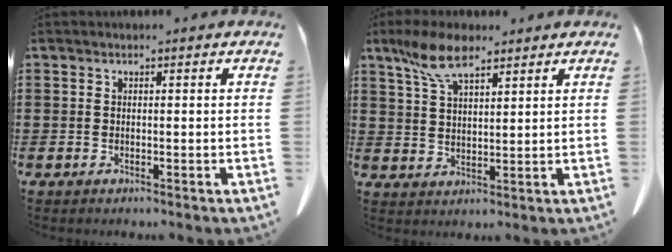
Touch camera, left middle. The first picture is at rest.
{"total": 7.5, "force": [5.1, 2.6, 4.9], "torque": [-0.108, -0.001, 0.095]}